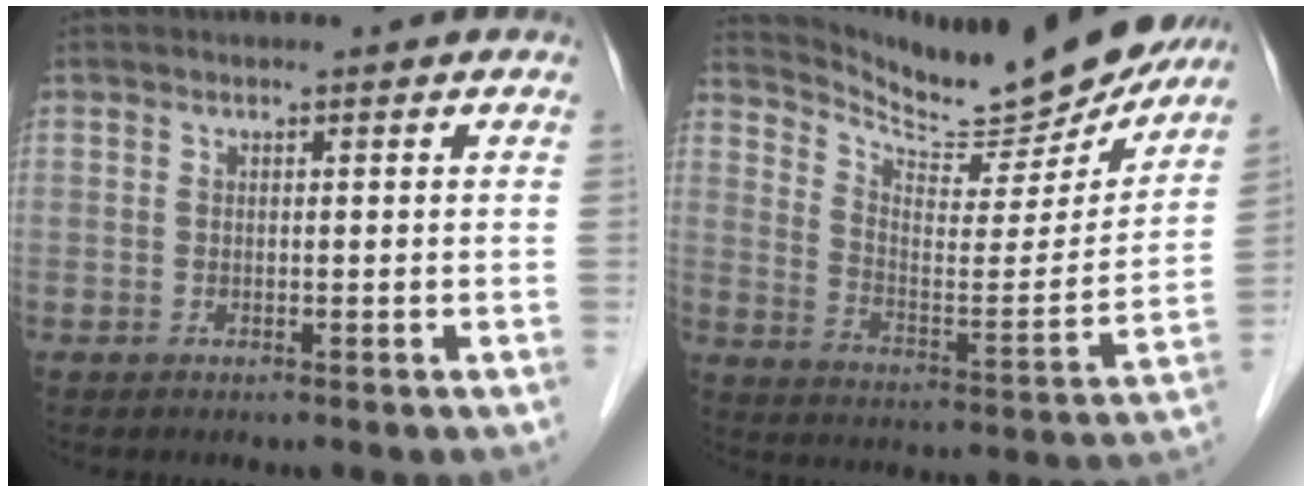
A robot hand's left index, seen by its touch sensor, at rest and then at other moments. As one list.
[{"total": 18.9, "force": [17.8, 2.4, 6.0], "torque": [-0.109, -0.046, 0.262]}]